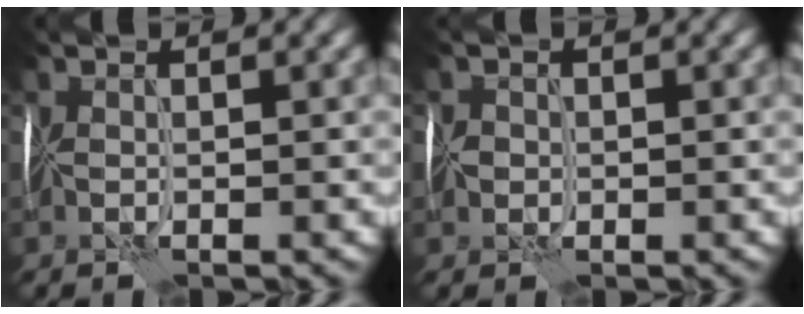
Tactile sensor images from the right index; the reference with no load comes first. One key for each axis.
{"total": 1.4, "fx": -0.6, "fy": 0.6, "fz": -1.1, "tx": 0.010, "ty": 0.012, "tz": -0.005}